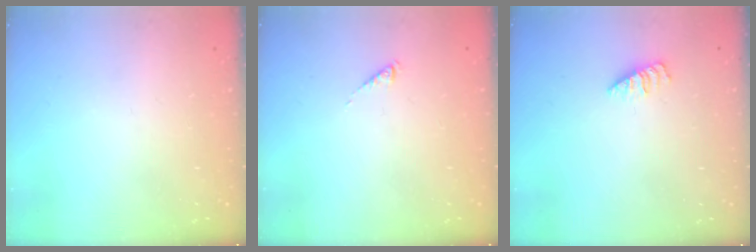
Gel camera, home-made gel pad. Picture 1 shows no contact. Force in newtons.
{"total": 0.0}
{"total": 1.2, "press": 1.1, "slide": 0.2}